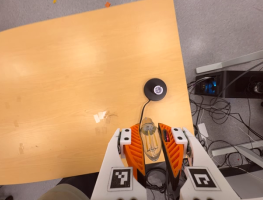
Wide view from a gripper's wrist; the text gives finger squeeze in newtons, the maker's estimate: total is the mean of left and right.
{"total": 20.9, "left": 22.3, "right": 19.4}